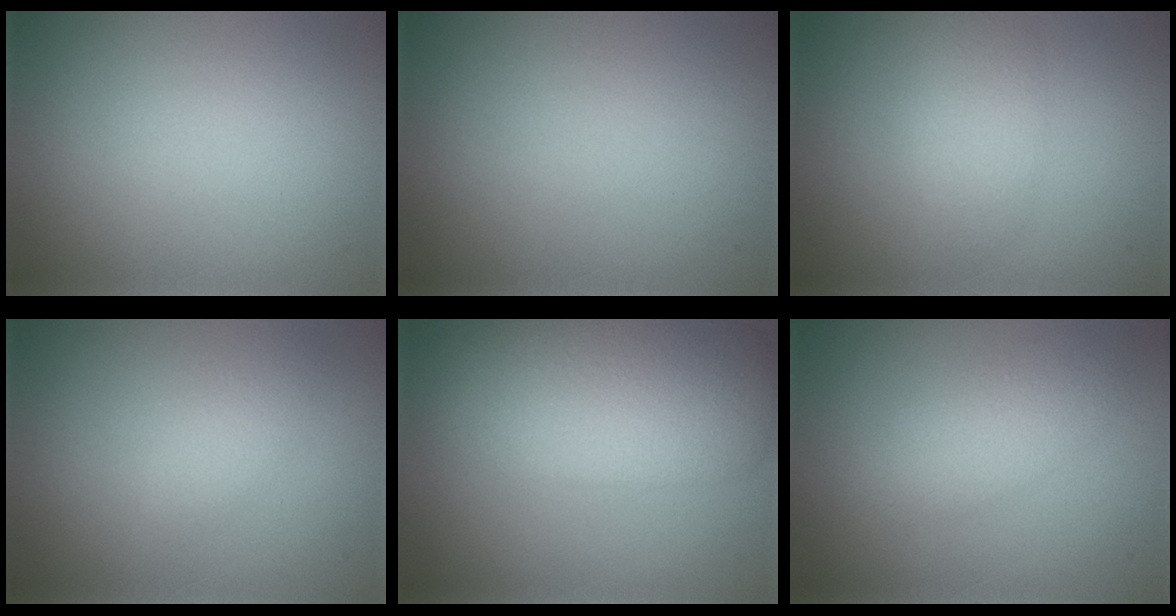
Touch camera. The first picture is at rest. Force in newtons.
{"total": 0.0}
{"total": 2.4, "press": 2.4, "slide": 0.1}
{"total": 1.3, "press": 1.3, "slide": 0.0}
{"total": 9.4, "press": 9.4, "slide": 0.5}
{"total": 2.8, "press": 2.8, "slide": 0.0}